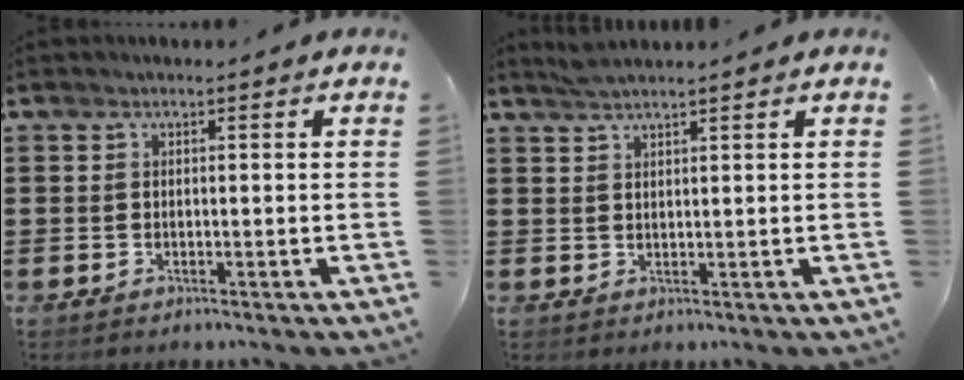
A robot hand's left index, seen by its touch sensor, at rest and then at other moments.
{"total": 1.9, "force": [1.7, -0.1, 0.7], "torque": [-0.017, 0.001, 0.033]}